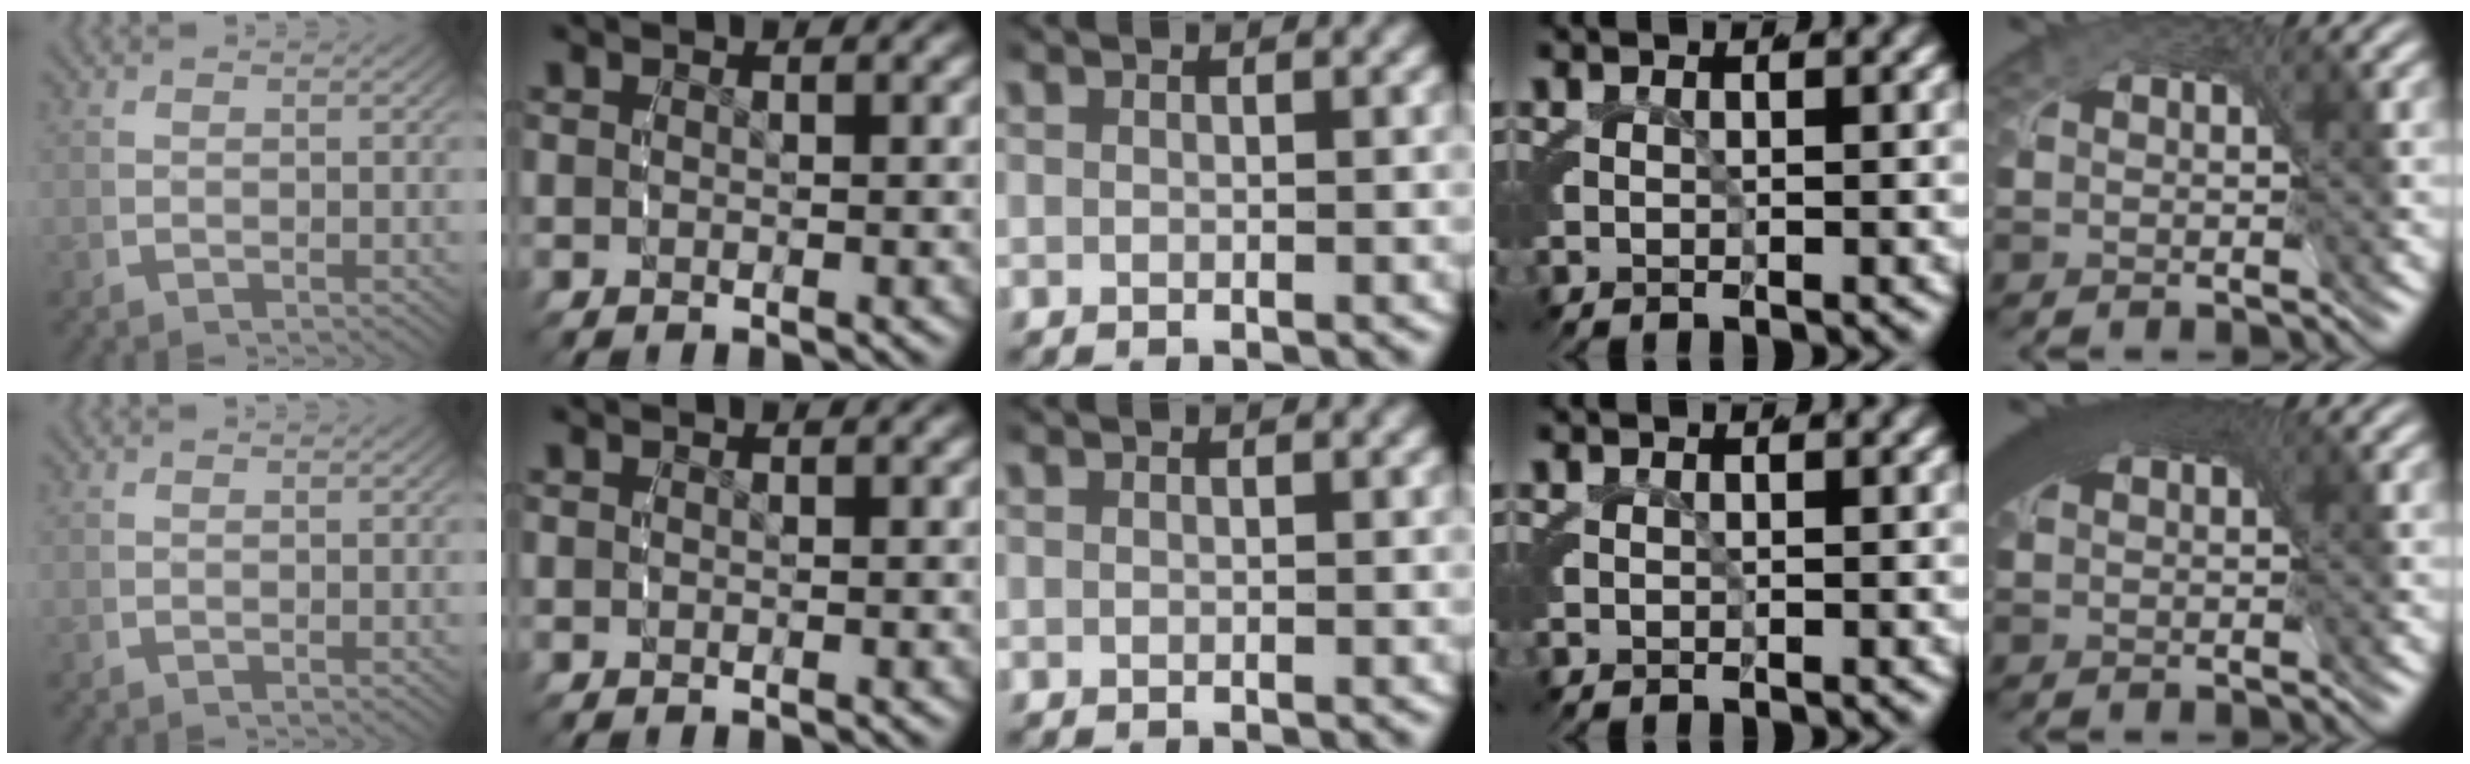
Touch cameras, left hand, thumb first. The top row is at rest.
{"little": {"total": 7.3, "force": [2.8, 3.5, 5.7], "torque": [-0.090, 0.016, 0.031]}}